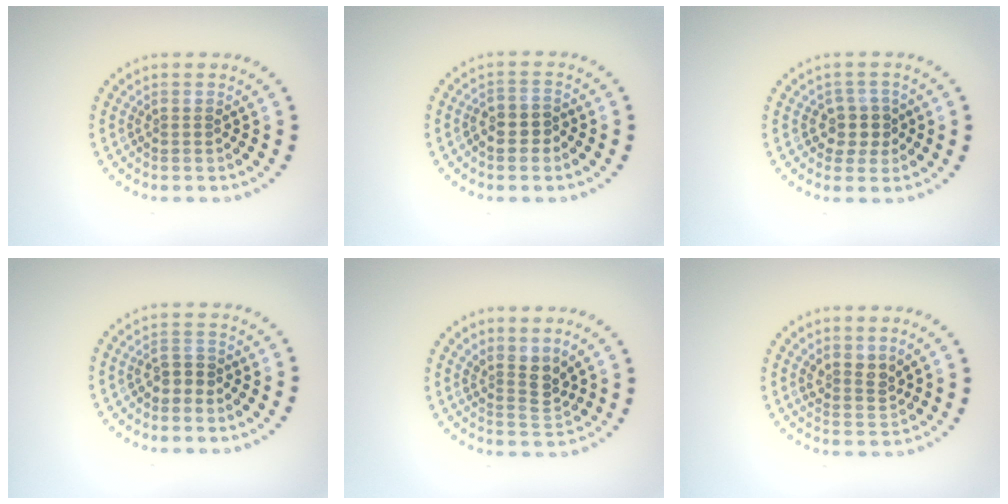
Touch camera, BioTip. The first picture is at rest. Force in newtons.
{"total": 2.3, "press": 2.1, "slide": 0.9}
{"total": 2.4, "press": 2.0, "slide": 1.3}
{"total": 1.9, "press": 1.6, "slide": 1.0}
{"total": 2.7, "press": 2.0, "slide": 1.7}
{"total": 2.0, "press": 1.7, "slide": 1.0}